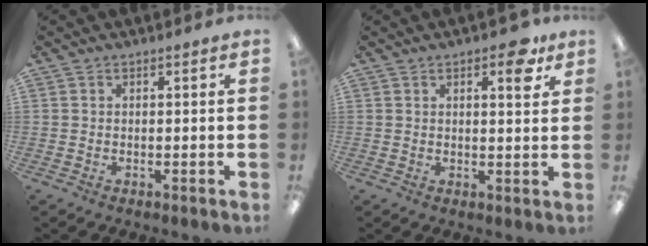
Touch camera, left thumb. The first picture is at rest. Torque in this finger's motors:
{"motor_torque": [0.10, -0.03, -0.42, 0.13, 0.01]}